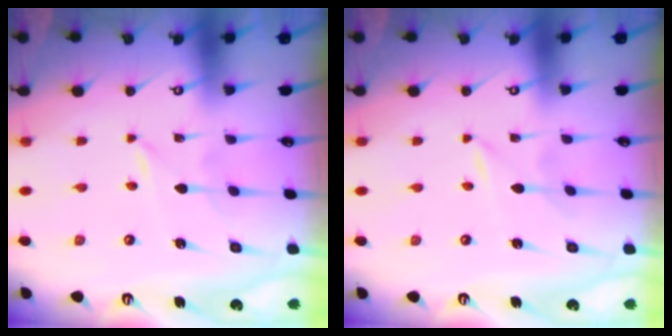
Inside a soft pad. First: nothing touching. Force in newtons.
{"total": 0.0}